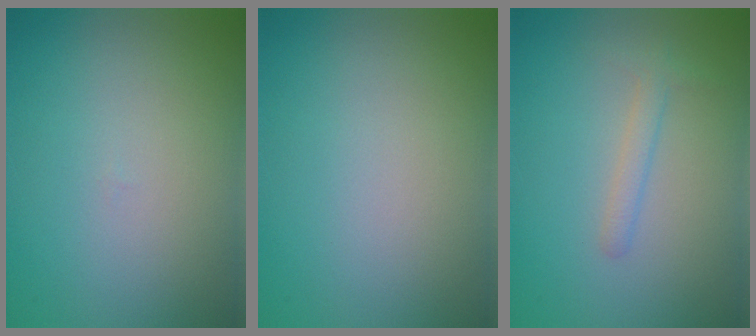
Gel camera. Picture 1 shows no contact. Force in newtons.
{"total": 0.0}
{"total": 1.8, "press": 1.8, "slide": 0.2}